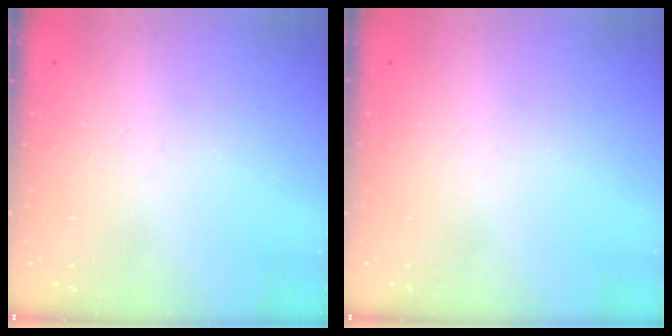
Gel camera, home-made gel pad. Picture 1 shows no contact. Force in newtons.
{"total": 0.0}